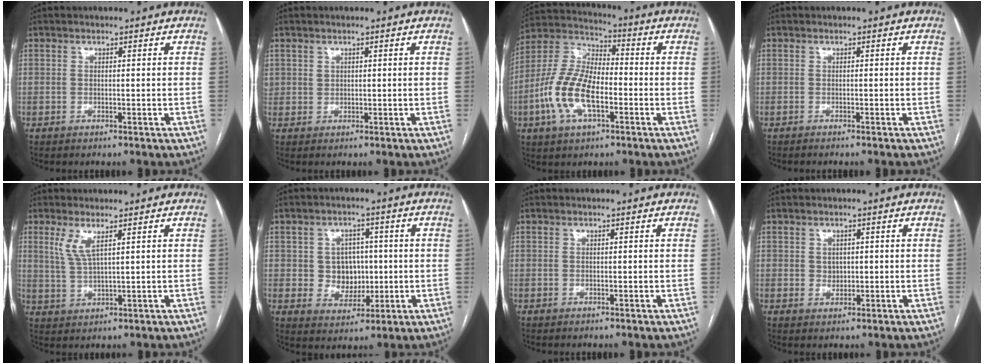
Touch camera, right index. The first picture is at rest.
{"total": 1.7, "force": [0.9, 1.5, 0.2], "torque": [0.006, 0.005, 0.013]}
{"total": 13.7, "force": [-4.1, 6.1, 11.5], "torque": [-0.257, 0.014, -0.080]}
{"total": 2.4, "force": [-2.2, 0.1, 1.0], "torque": [-0.014, -0.002, -0.026]}
{"total": 3.9, "force": [2.0, 0.4, 3.4], "torque": [-0.081, -0.001, 0.049]}
{"total": 6.2, "force": [0.2, 5.6, 2.8], "torque": [-0.039, 0.014, 0.013]}
{"total": 0.0}
{"total": 1.9, "force": [0.3, 1.7, 0.9], "torque": [-0.013, -0.001, 0.007]}